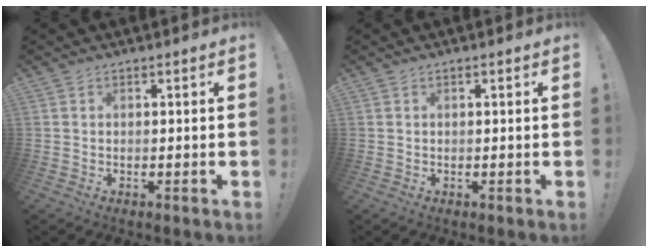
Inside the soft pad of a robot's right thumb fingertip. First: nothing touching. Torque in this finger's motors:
{"motor_torque": [0.09, 0.01, 0.10, 0.10, 0.03]}